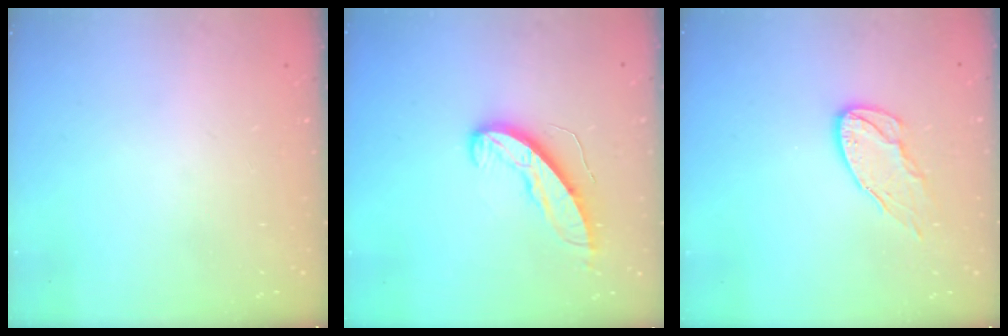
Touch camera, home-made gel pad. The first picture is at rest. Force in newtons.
{"total": 9.5, "press": 9.5, "slide": 0.3}
{"total": 8.9, "press": 8.9, "slide": 0.3}